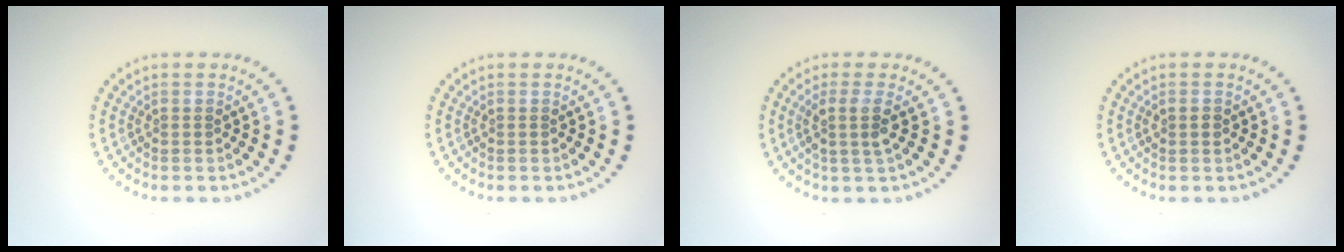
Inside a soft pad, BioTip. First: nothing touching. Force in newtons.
{"total": 0.0}
{"total": 2.3, "press": 1.8, "slide": 1.4}
{"total": 1.2, "press": 1.2, "slide": 0.1}